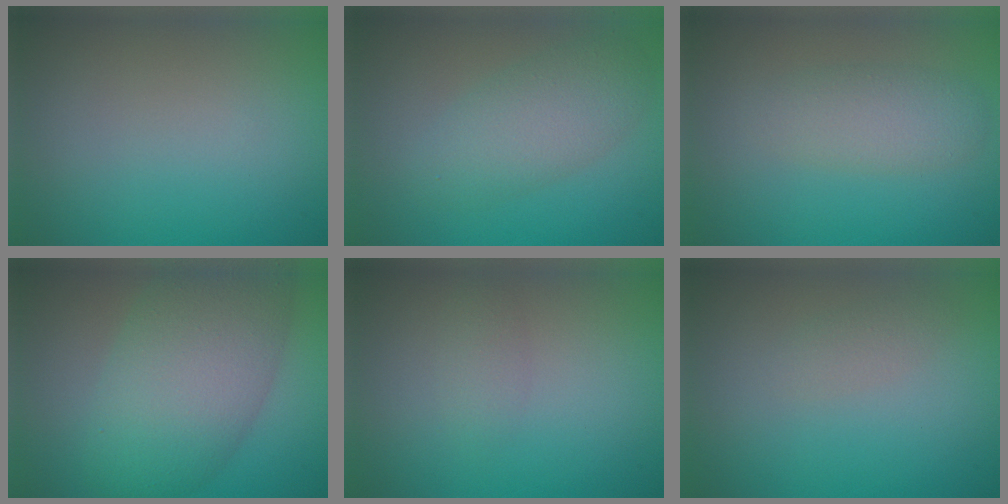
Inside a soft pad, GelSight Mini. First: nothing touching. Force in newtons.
{"total": 4.1, "press": 4.1, "slide": 0.1}
{"total": 2.9, "press": 2.9, "slide": 0.0}
{"total": 9.4, "press": 9.4, "slide": 0.4}
{"total": 1.2, "press": 1.2, "slide": 0.0}
{"total": 1.1, "press": 1.1, "slide": 0.0}